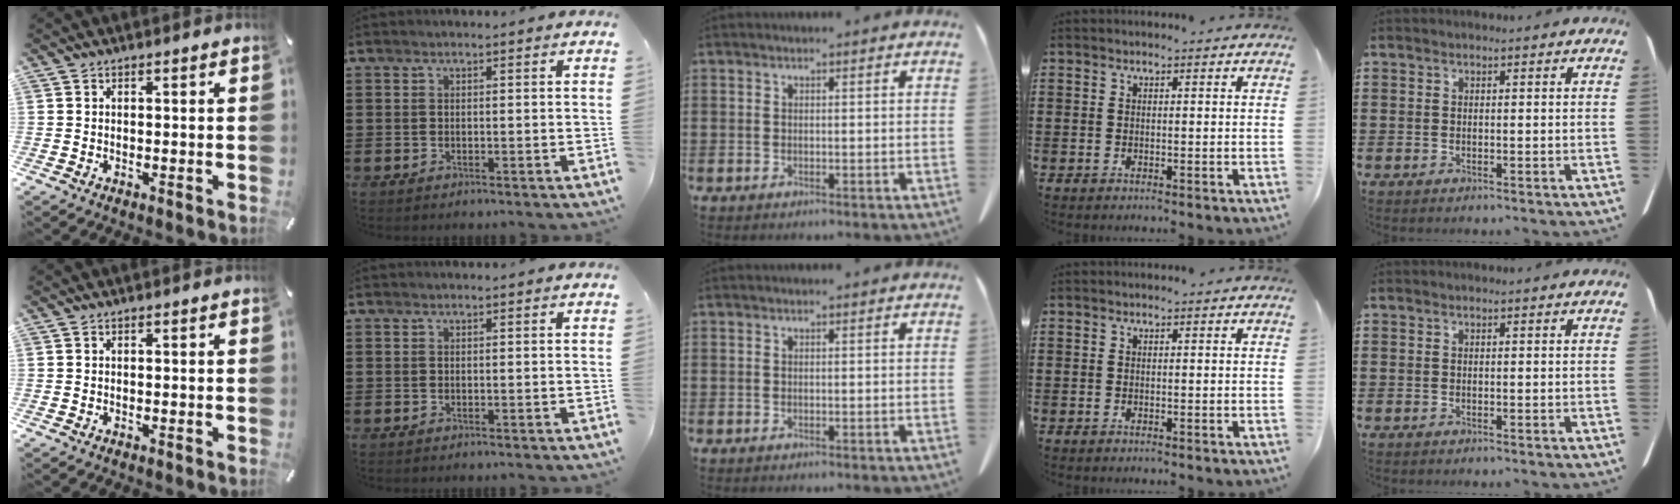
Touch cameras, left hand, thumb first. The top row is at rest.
{}